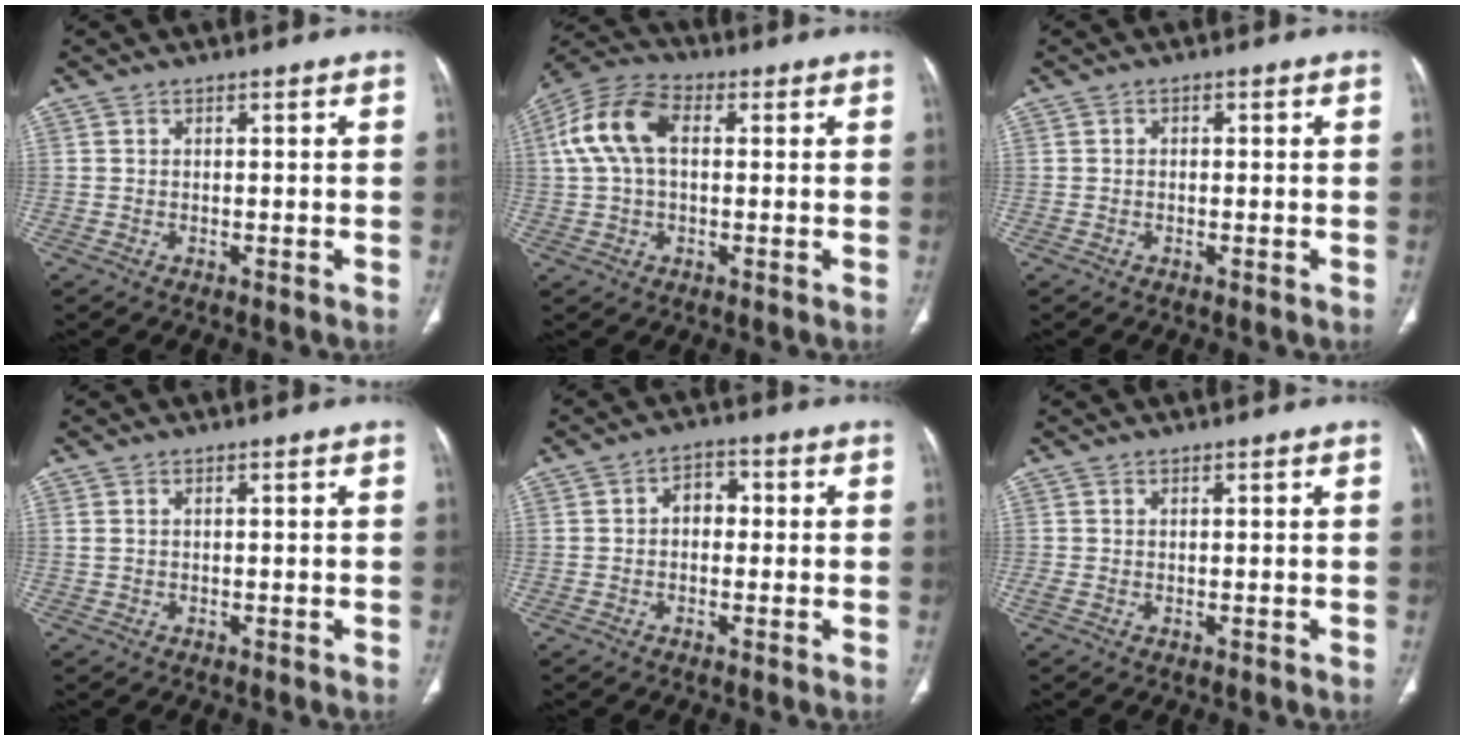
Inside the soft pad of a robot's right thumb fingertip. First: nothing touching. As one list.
[{"total": 11.6, "force": [2.0, 7.0, 9.0], "torque": [-0.190, 0.032, 0.031]}, {"total": 0.8, "force": [0.0, 0.6, 0.5], "torque": [-0.005, 0.002, -0.001]}, {"total": 0.8, "force": [0.3, 0.4, 0.5], "torque": [-0.014, 0.011, 0.012]}, {"total": 4.2, "force": [0.1, 3.1, 2.9], "torque": [-0.026, 0.016, -0.006]}, {"total": 0.6, "force": [0.2, 0.2, 0.5], "torque": [-0.018, 0.008, 0.006]}]